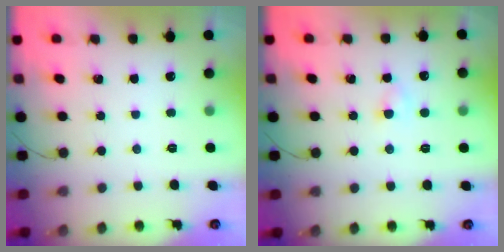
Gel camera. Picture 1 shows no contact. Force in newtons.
{"total": 2.3, "press": 2.1, "slide": 1.0}